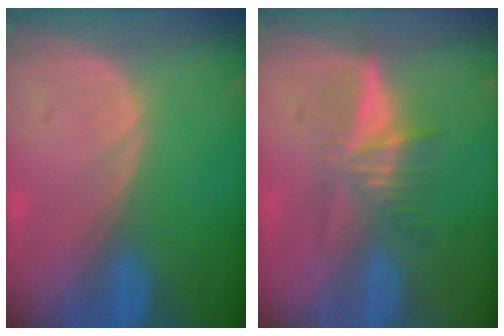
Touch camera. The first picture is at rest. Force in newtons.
{"total": 5.1, "press": 4.9, "slide": 1.5}